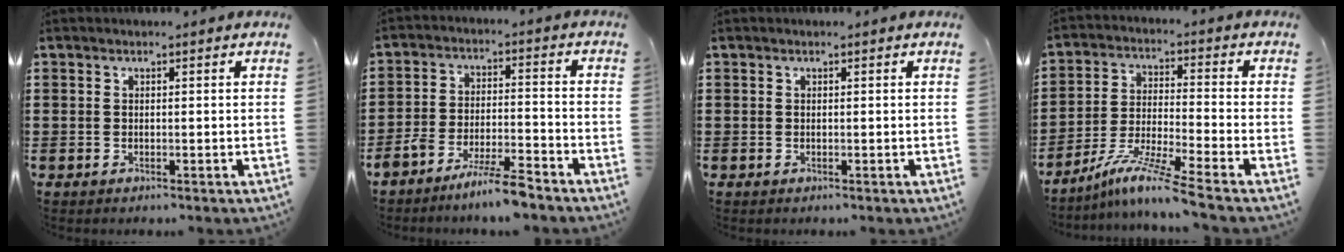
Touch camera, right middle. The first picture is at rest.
{"total": 6.5, "force": [-5.9, 0.3, 2.9], "torque": [-0.057, -0.006, -0.111]}
{"total": 0.0}
{"total": 8.5, "force": [-6.8, -0.4, 5.0], "torque": [-0.106, -0.015, -0.135]}